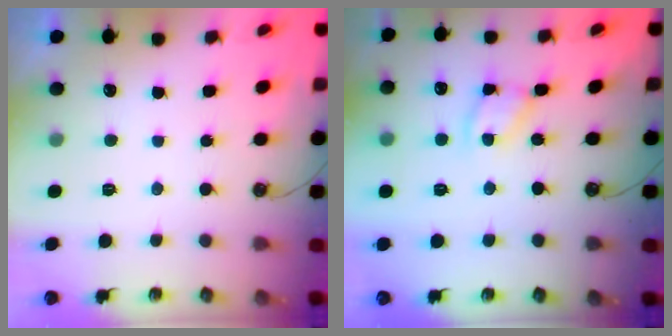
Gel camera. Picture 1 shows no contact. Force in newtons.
{"total": 7.0, "press": 7.0, "slide": 0.4}